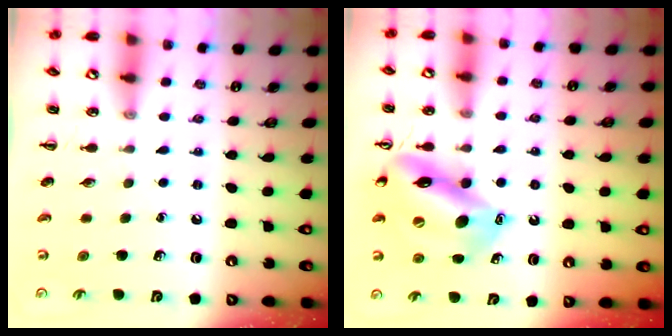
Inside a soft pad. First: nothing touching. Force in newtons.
{"total": 15.2, "press": 15.0, "slide": 2.5}